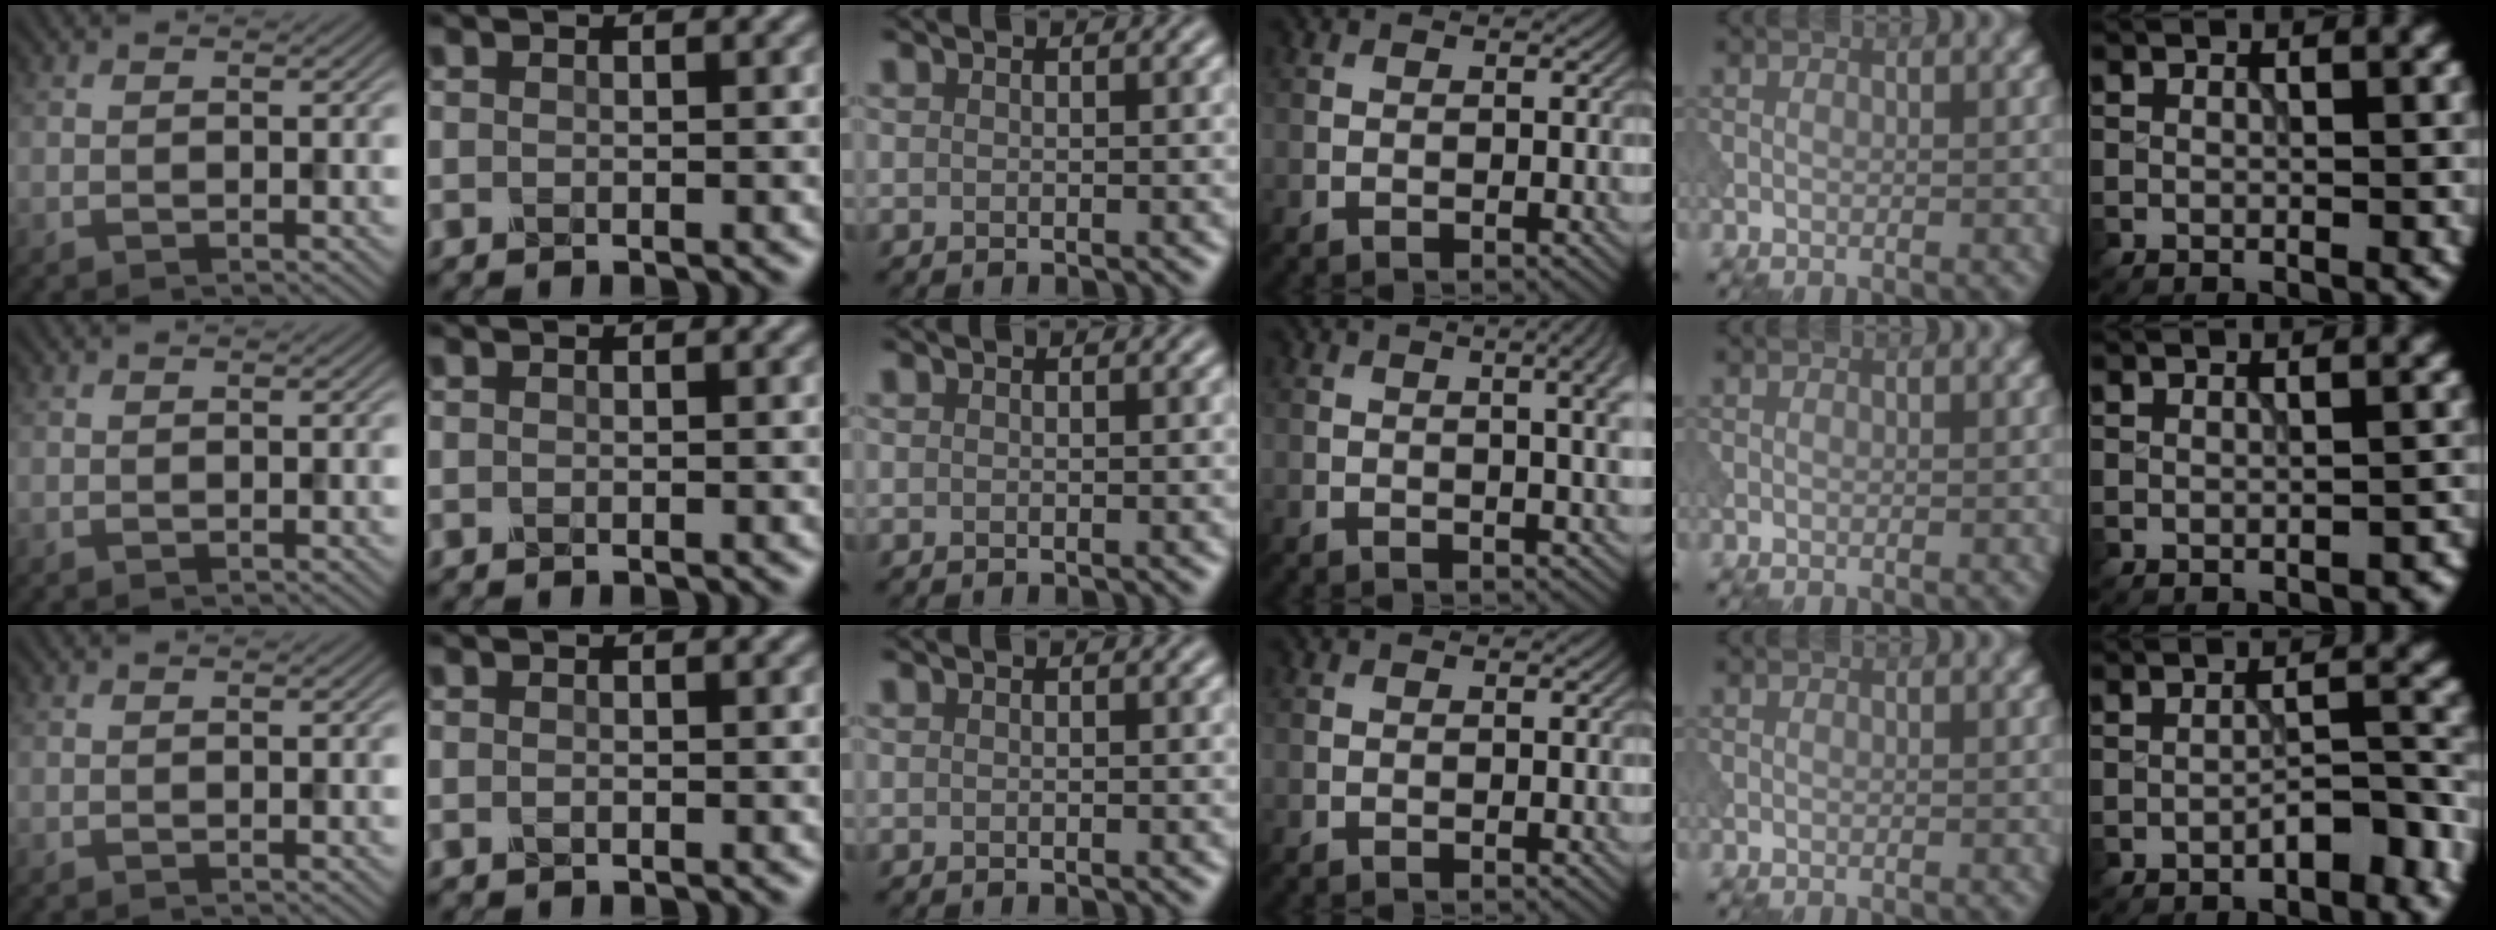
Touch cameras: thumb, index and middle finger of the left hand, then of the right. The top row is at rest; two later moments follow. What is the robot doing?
{"motion": "dispense", "object": "dispenser bottle"}